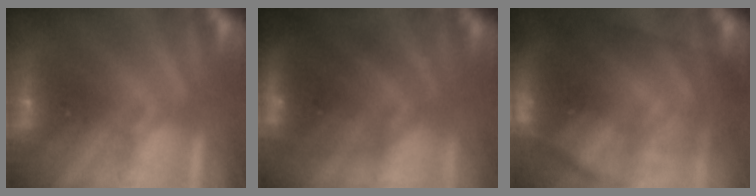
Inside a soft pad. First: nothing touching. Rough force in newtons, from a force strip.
{"total": 7.2}
{"total": 7.6}